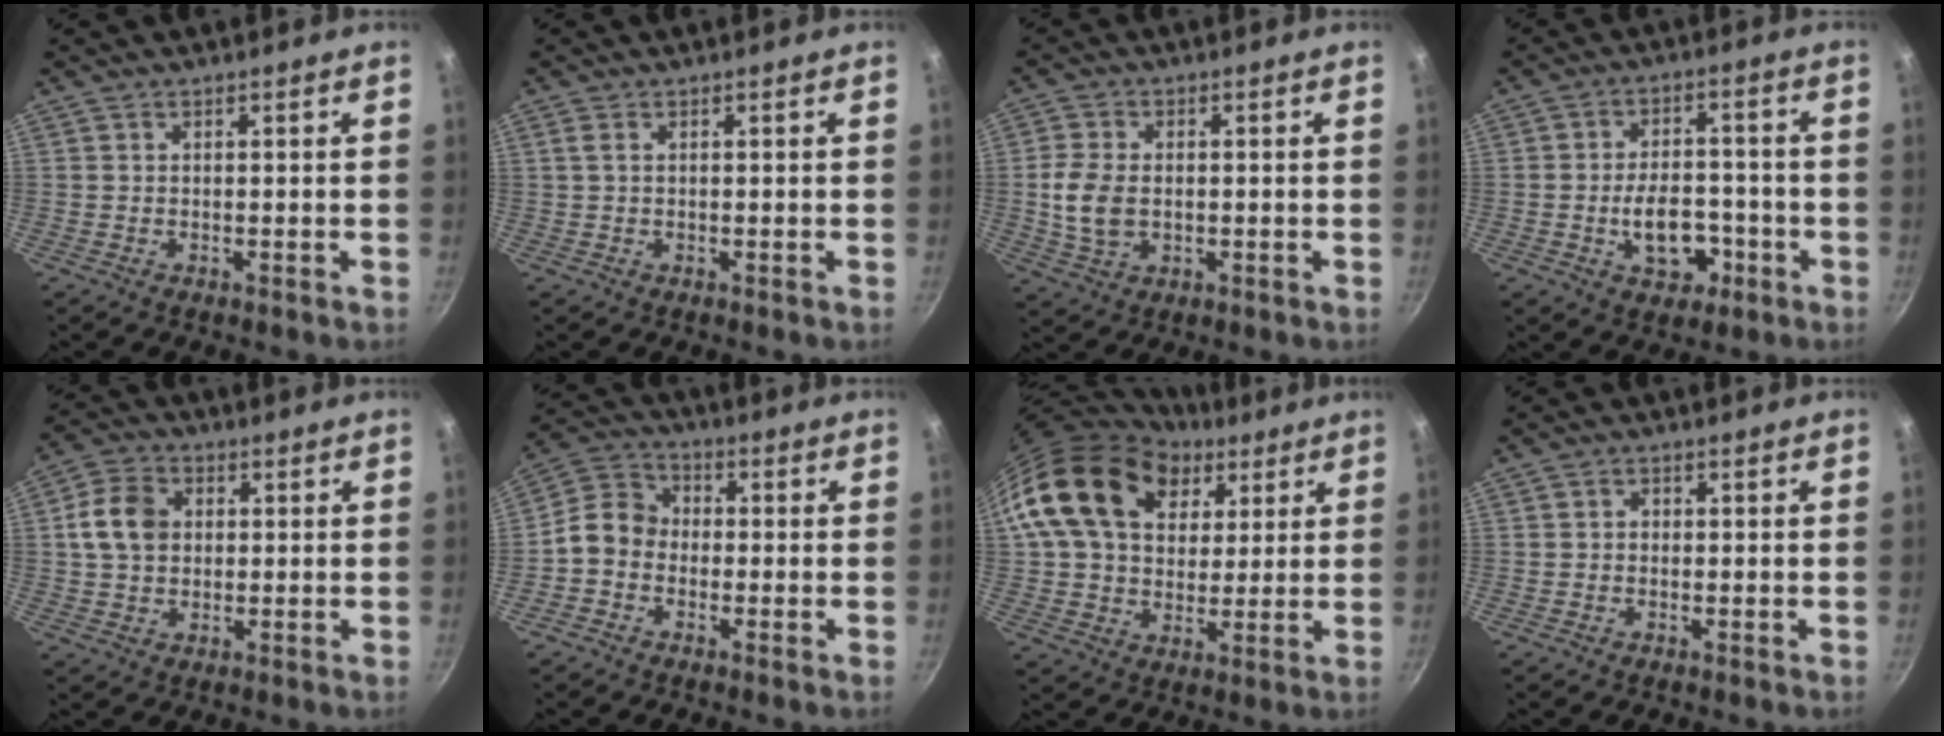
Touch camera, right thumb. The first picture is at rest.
{"total": 1.2, "force": [0.4, 0.6, 1.0], "torque": [-0.020, 0.002, 0.008]}
{"total": 7.7, "force": [-0.2, 5.3, 5.6], "torque": [-0.109, 0.001, -0.004]}
{"total": 9.5, "force": [-3.0, 6.1, 6.7], "torque": [-0.076, 0.024, -0.042]}
{"total": 8.8, "force": [1.2, 6.8, 5.4], "torque": [-0.086, 0.011, 0.012]}
{"total": 7.4, "force": [-1.7, 6.2, 3.7], "torque": [-0.049, 0.028, -0.058]}
{"total": 21.2, "force": [8.7, 15.0, 12.2], "torque": [-0.194, -0.004, 0.150]}
{"total": 1.1, "force": [-0.2, 1.0, 0.4], "torque": [-0.004, 0.003, -0.004]}